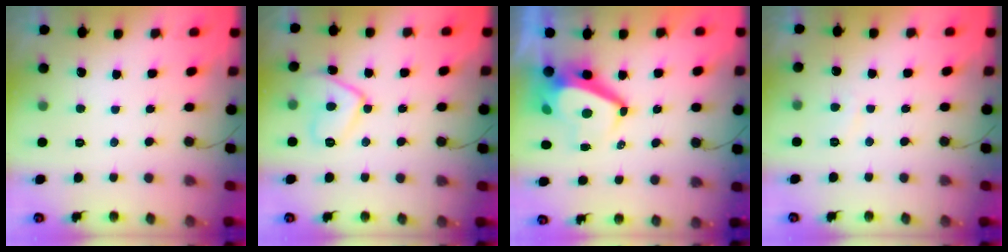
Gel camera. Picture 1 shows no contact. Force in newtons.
{"total": 10.5, "press": 10.5, "slide": 0.8}
{"total": 6.6, "press": 6.6, "slide": 0.5}
{"total": 1.5, "press": 1.4, "slide": 0.6}